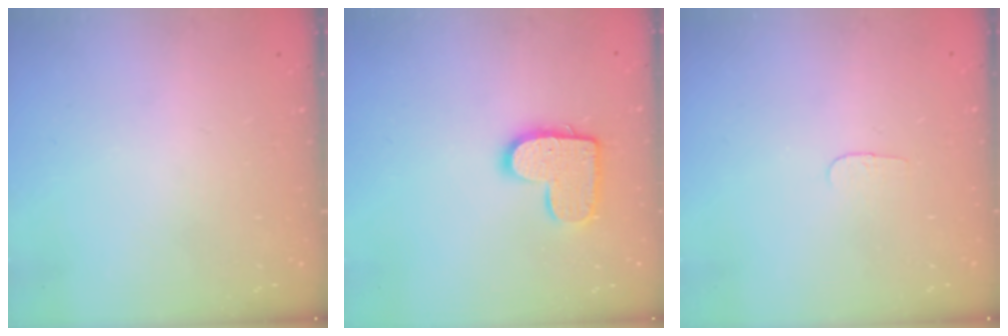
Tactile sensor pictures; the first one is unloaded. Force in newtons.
{"total": 12.0, "press": 11.9, "slide": 0.6}
{"total": 2.8, "press": 2.8, "slide": 0.3}